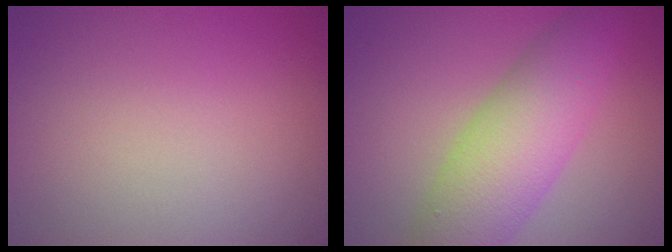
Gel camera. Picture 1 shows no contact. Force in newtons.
{"total": 8.1, "press": 8.0, "slide": 0.2}